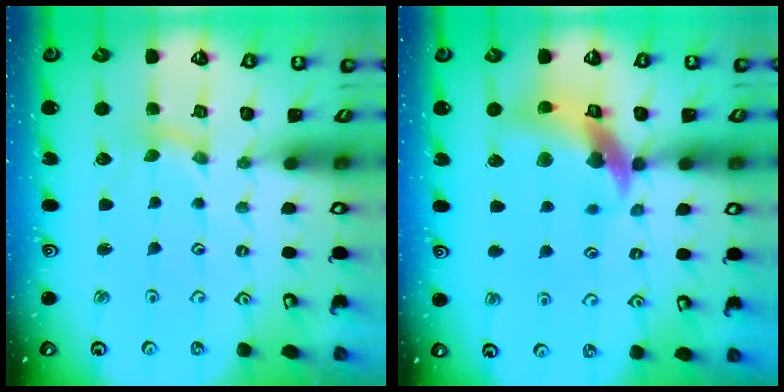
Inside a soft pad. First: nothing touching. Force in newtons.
{"total": 14.0, "press": 13.9, "slide": 2.0}